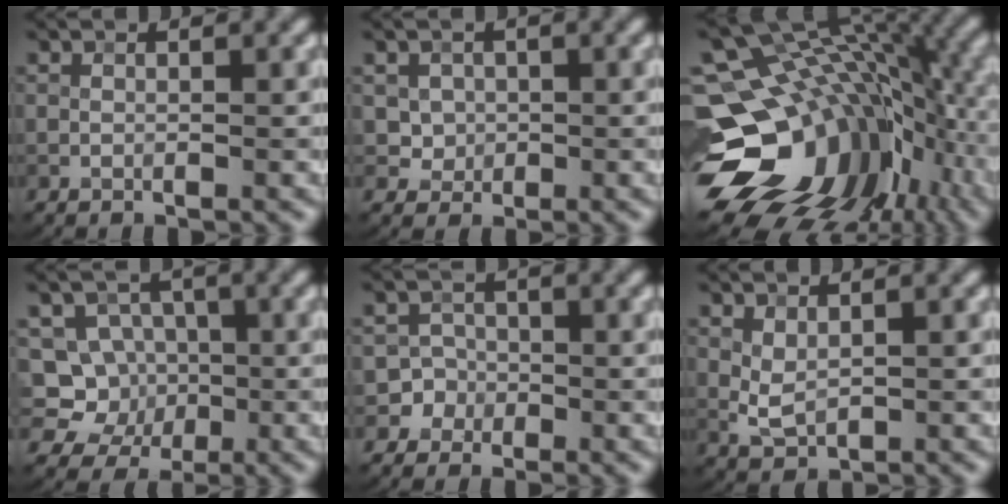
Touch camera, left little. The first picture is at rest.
{"total": 3.0, "force": [0.8, 2.7, 1.0], "torque": [-0.012, 0.000, 0.021]}
{"total": 16.9, "force": [-3.8, 12.1, 11.1], "torque": [-0.188, -0.018, -0.040]}
{"total": 5.6, "force": [-0.5, 5.2, 1.9], "torque": [-0.008, 0.010, -0.035]}
{"total": 3.2, "force": [-1.6, 2.8, -0.3], "torque": [0.046, 0.003, -0.031]}
{"total": 1.8, "force": [0.5, 1.0, 1.3], "torque": [-0.029, -0.003, 0.018]}